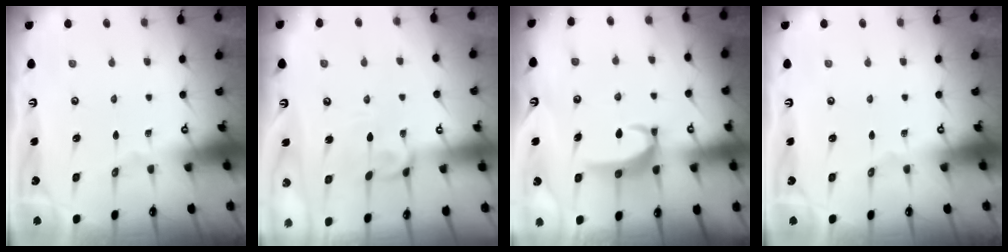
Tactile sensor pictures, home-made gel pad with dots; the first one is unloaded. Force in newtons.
{"total": 2.3, "press": 2.2, "slide": 0.6}
{"total": 4.9, "press": 4.9, "slide": 0.4}
{"total": 0.0}